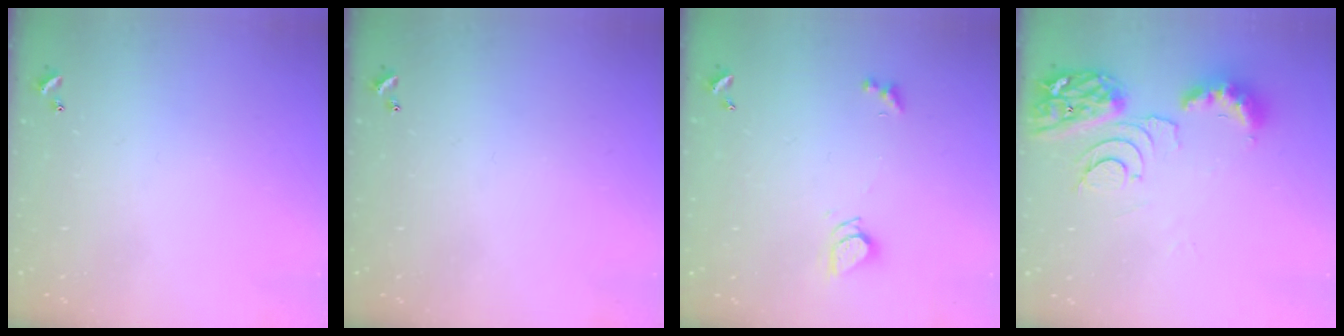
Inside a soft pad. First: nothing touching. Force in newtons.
{"total": 0.0}
{"total": 3.6, "press": 3.6, "slide": 0.4}
{"total": 10.1, "press": 10.0, "slide": 1.2}